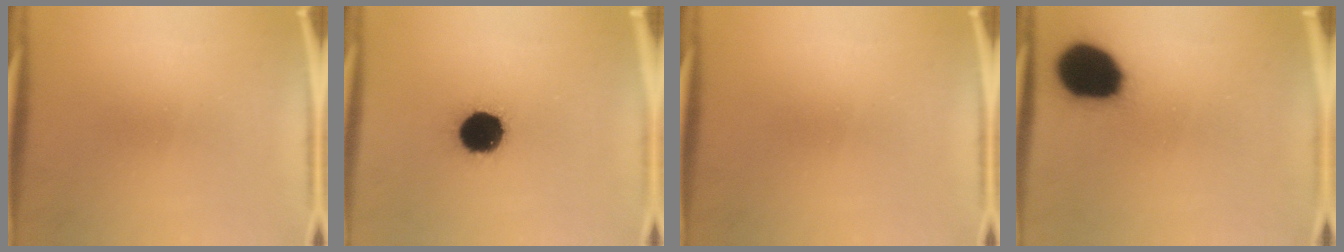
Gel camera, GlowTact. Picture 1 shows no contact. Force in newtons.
{"total": 15.6}
{"total": 0.0}
{"total": 19.4}